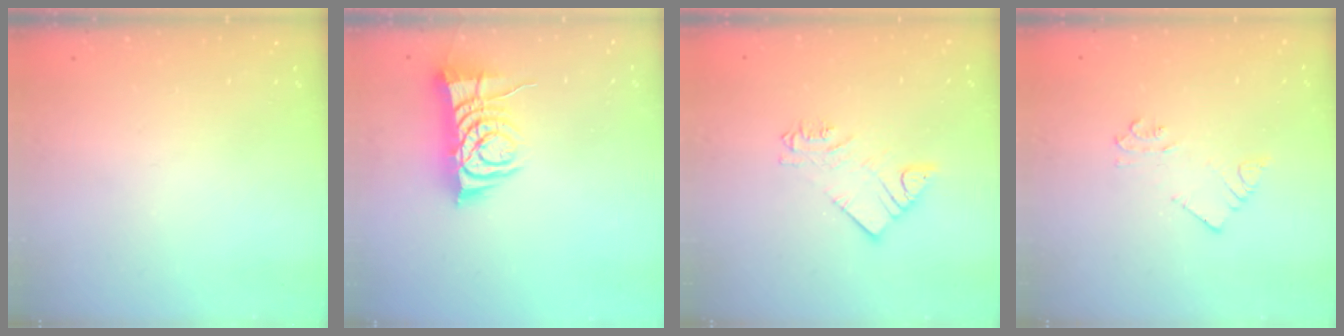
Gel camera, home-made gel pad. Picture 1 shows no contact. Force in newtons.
{"total": 9.2, "press": 9.1, "slide": 1.1}
{"total": 4.0, "press": 4.0, "slide": 0.2}
{"total": 3.2, "press": 3.2, "slide": 0.2}